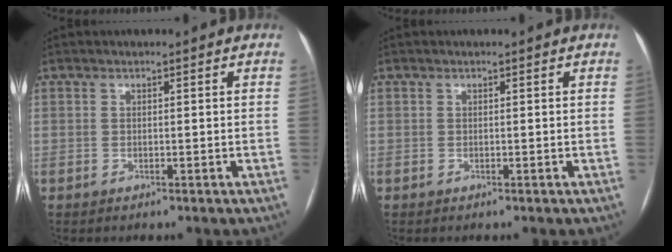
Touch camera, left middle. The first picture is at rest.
{"total": 0.0}